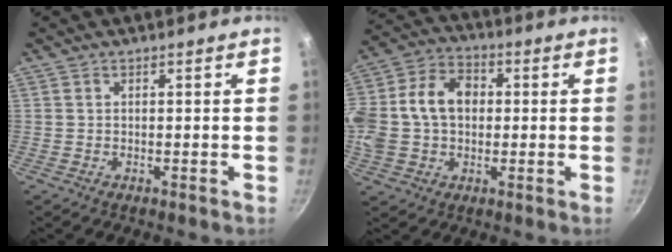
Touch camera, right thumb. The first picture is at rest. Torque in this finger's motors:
{"motor_torque": [1.92, 2.20, 1.31, -0.56, 0.16]}